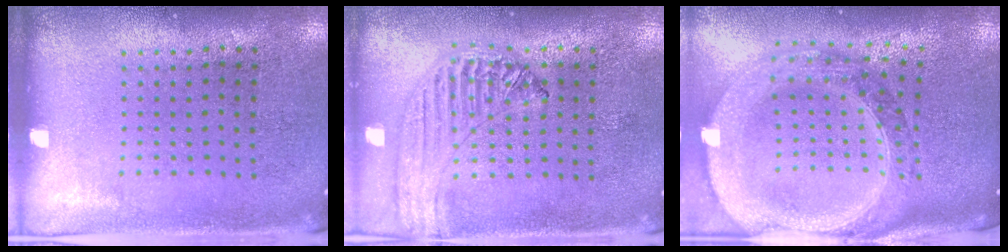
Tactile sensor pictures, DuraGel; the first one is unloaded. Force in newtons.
{"total": 1.3, "press": 1.3, "slide": 0.1}
{"total": 3.4, "press": 2.8, "slide": 2.0}